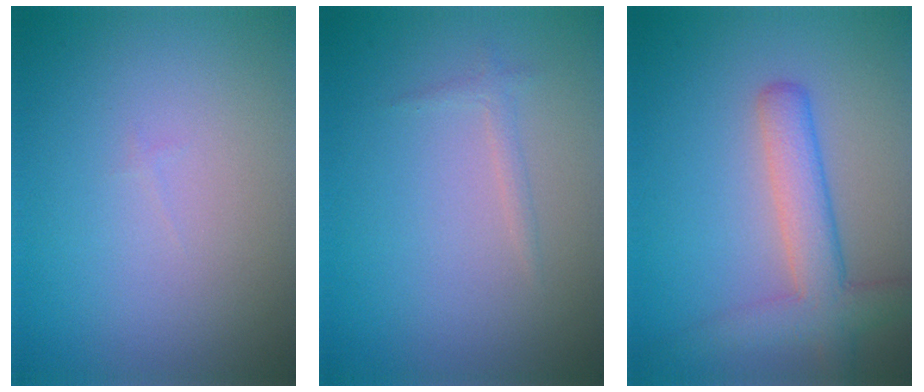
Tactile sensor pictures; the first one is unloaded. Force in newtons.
{"total": 0.8, "press": 0.8, "slide": 0.1}
{"total": 3.8, "press": 3.8, "slide": 0.4}